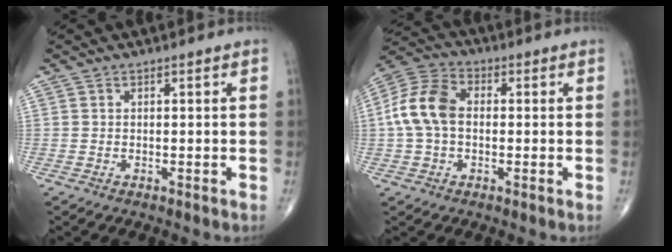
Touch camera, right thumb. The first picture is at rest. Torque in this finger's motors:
{"motor_torque": [0.14, 0.27, 0.71, 0.10, 0.11]}